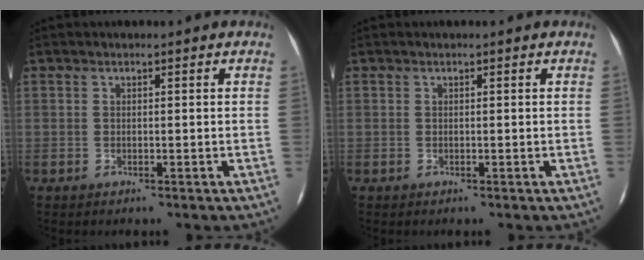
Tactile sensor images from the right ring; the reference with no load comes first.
{"total": 0.0}